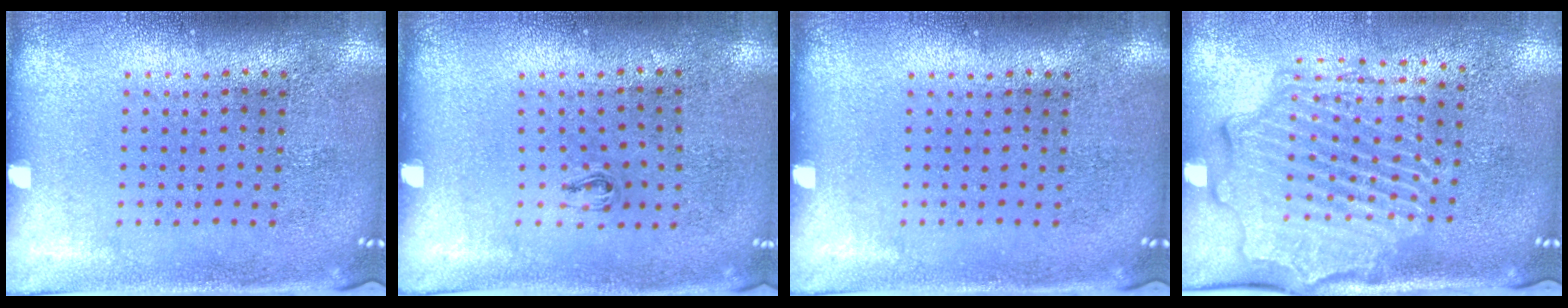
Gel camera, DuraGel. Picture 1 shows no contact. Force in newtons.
{"total": 0.6, "press": 0.2, "slide": 0.5}
{"total": 0.0}
{"total": 2.6, "press": 2.3, "slide": 1.2}